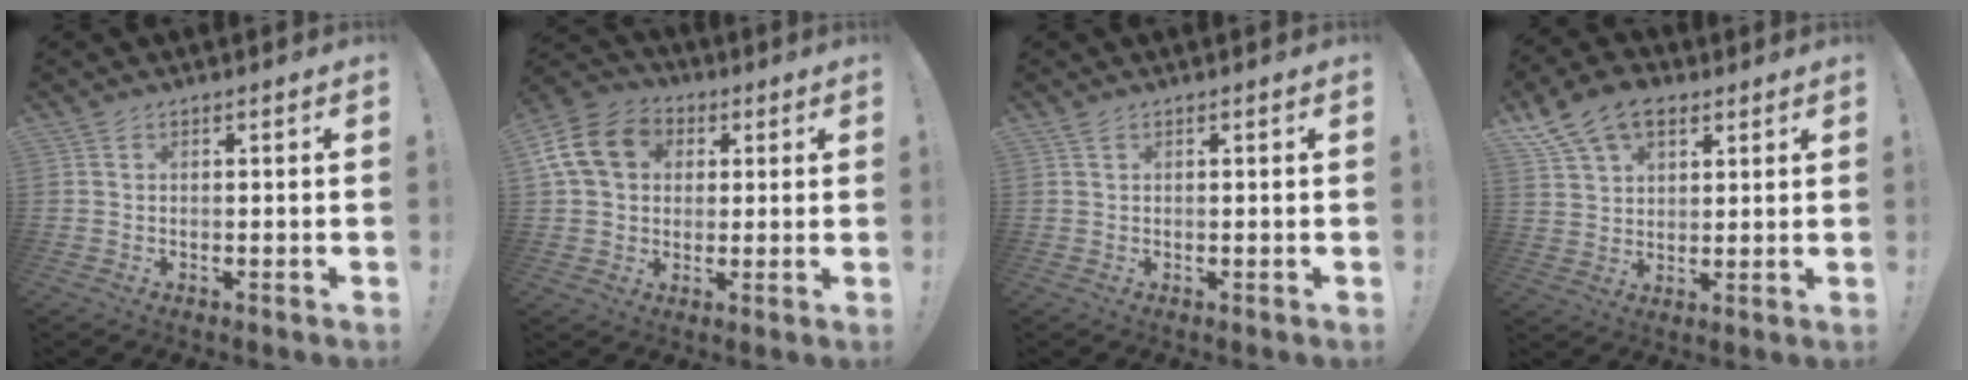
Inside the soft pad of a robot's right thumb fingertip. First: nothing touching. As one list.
[{"total": 15.6, "force": [4.0, 12.7, 8.1], "torque": [-0.133, 0.004, 0.083]}, {"total": 0.8, "force": [0.6, 0.0, 0.5], "torque": [-0.011, 0.001, 0.010]}, {"total": 11.9, "force": [6.7, 7.8, 6.0], "torque": [-0.106, -0.024, 0.132]}]